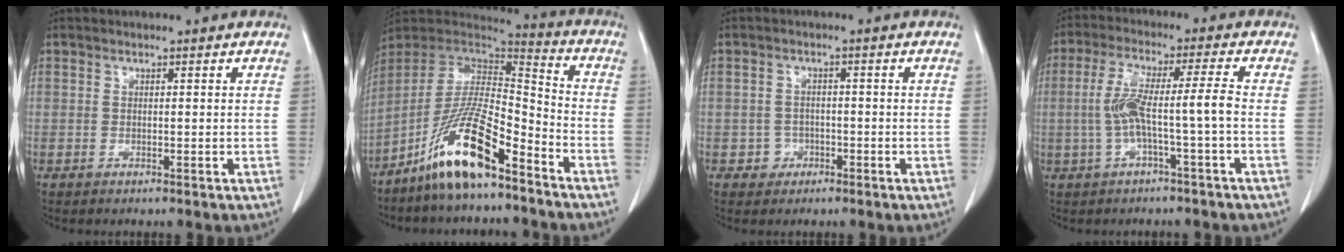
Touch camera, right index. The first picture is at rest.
{"total": 14.9, "force": [-10.0, 2.5, 10.8], "torque": [-0.208, 0.000, -0.184]}
{"total": 2.4, "force": [-1.1, 2.2, 0.1], "torque": [0.006, 0.012, -0.017]}
{"total": 7.4, "force": [-1.3, -0.5, 7.2], "torque": [-0.147, 0.025, -0.018]}